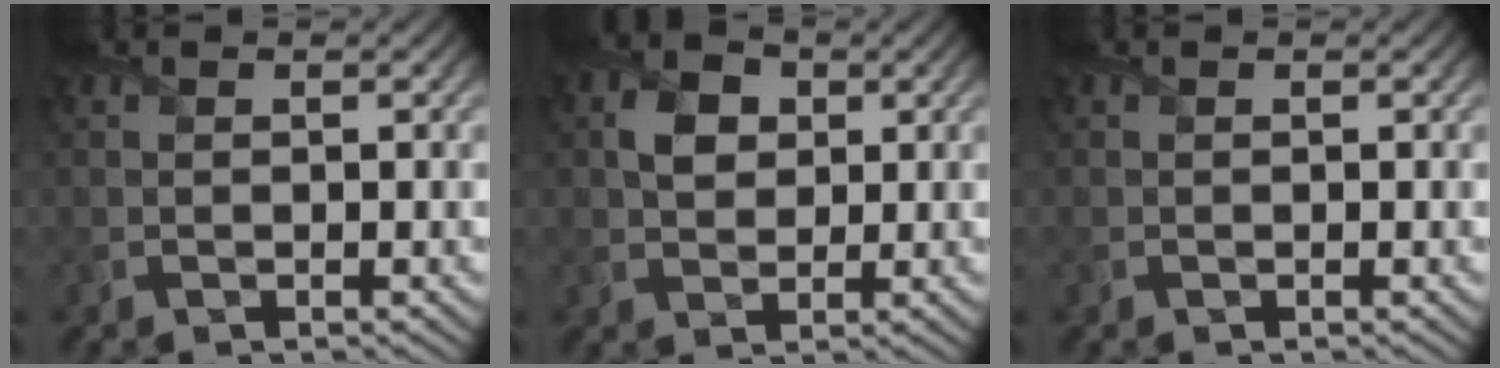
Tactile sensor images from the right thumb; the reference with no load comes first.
{"total": 4.1, "force": [1.0, 3.1, 2.4], "torque": [-0.055, 0.006, 0.013]}
{"total": 0.0}